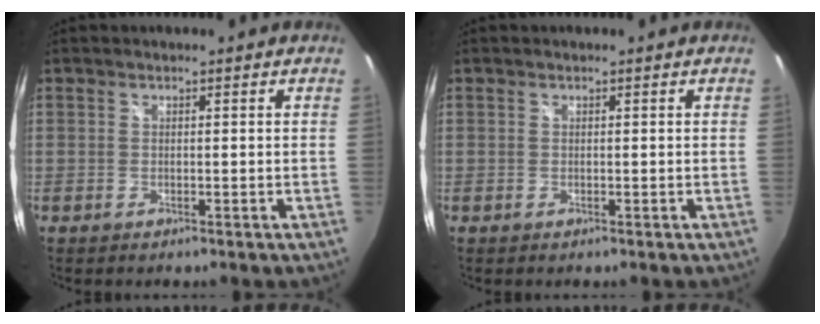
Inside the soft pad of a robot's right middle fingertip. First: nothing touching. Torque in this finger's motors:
{"motor_torque": [0.00, 0.00, 0.00, 0.00]}